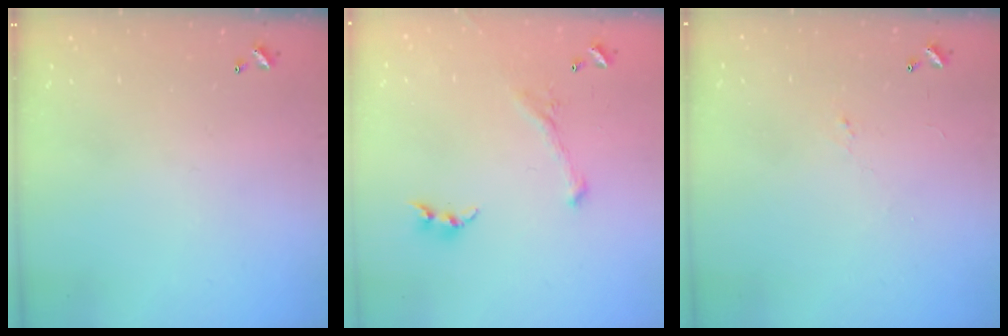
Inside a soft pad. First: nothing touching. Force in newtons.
{"total": 2.8, "press": 2.6, "slide": 0.9}
{"total": 0.7, "press": 0.4, "slide": 0.6}